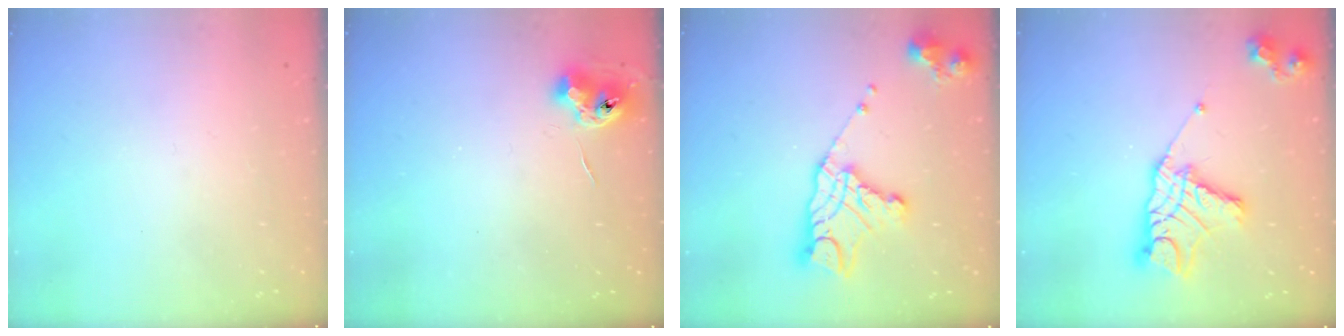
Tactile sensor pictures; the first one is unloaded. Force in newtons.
{"total": 7.8, "press": 7.8, "slide": 0.4}
{"total": 15.7, "press": 15.6, "slide": 1.3}
{"total": 15.2, "press": 15.1, "slide": 1.3}